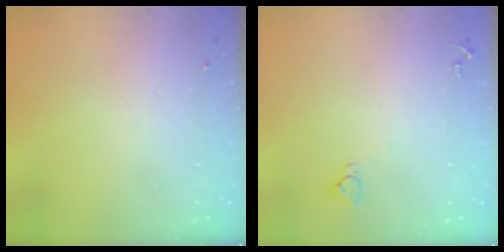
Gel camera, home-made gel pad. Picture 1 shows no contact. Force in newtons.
{"total": 2.8, "press": 2.8, "slide": 0.2}